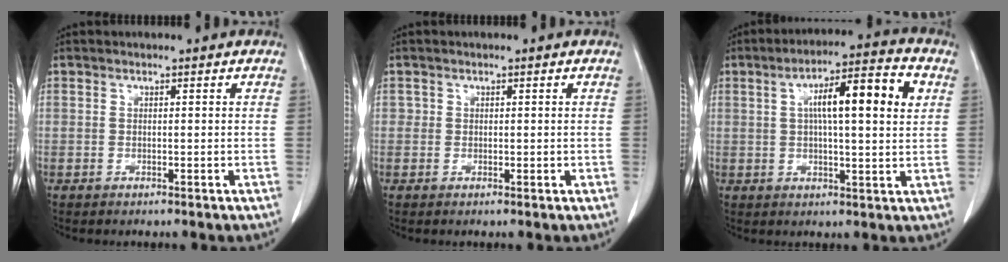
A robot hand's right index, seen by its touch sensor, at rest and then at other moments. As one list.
[{"total": 1.1, "force": [0.3, 1.0, 0.3], "torque": [0.002, 0.001, 0.003]}, {"total": 11.8, "force": [3.1, 1.9, 11.3], "torque": [-0.179, 0.024, 0.043]}]